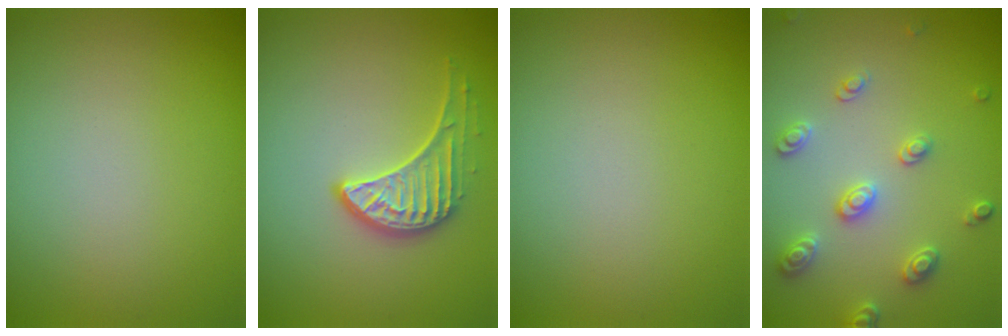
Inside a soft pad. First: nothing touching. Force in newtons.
{"total": 2.7, "press": 2.2, "slide": 1.6}
{"total": 0.0}
{"total": 3.2, "press": 3.0, "slide": 0.9}